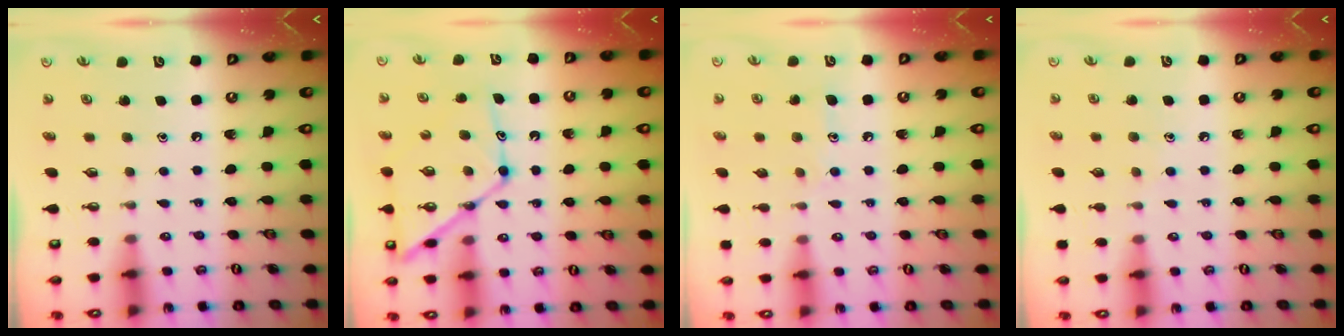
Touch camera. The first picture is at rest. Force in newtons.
{"total": 15.0, "press": 15.0, "slide": 1.3}
{"total": 6.8, "press": 6.8, "slide": 0.5}
{"total": 6.1, "press": 6.1, "slide": 0.7}